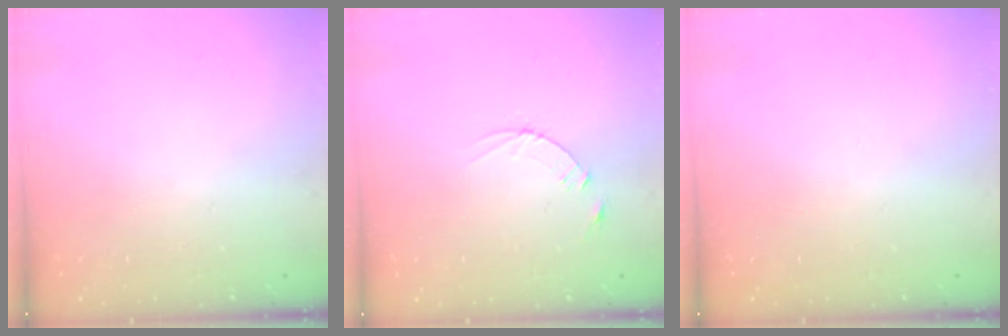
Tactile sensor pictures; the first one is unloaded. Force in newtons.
{"total": 2.5, "press": 2.5, "slide": 0.3}
{"total": 0.0}